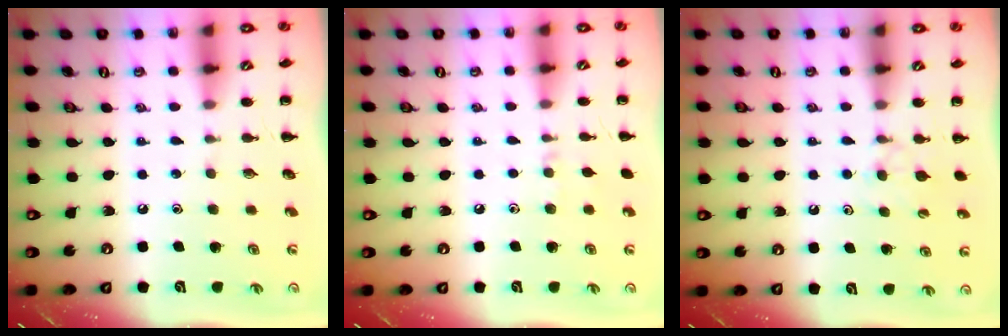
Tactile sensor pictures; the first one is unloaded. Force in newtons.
{"total": 3.9, "press": 3.6, "slide": 1.5}
{"total": 5.3, "press": 5.0, "slide": 1.8}